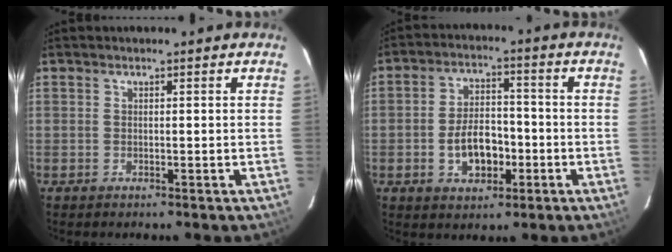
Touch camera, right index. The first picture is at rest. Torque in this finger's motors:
{"motor_torque": [0.32, -0.18, 0.26, 0.05]}